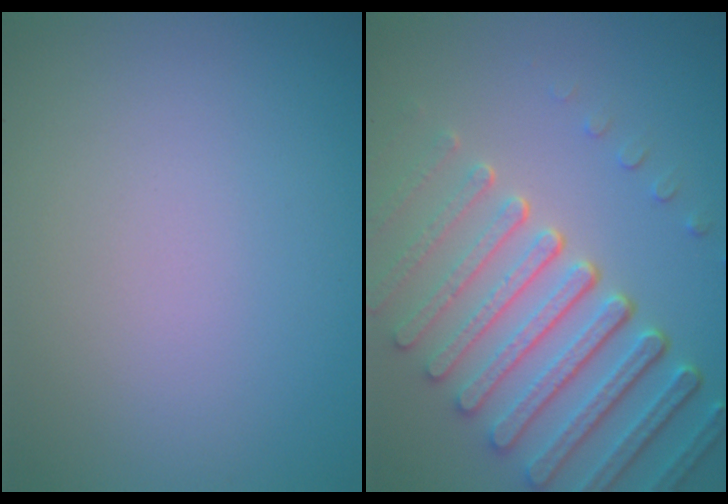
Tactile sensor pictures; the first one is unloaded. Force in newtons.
{"total": 7.5, "press": 5.7, "slide": 5.0}